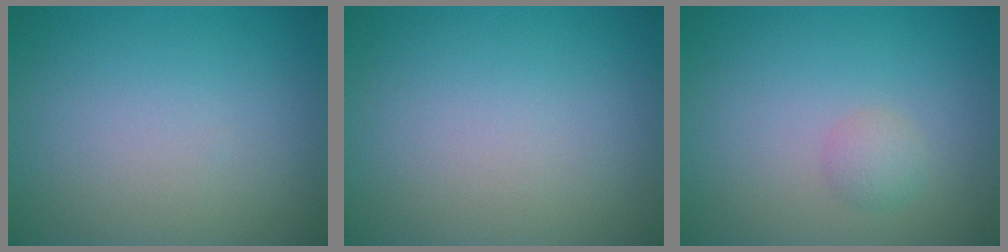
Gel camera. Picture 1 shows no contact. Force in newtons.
{"total": 0.0}
{"total": 1.4, "press": 1.4, "slide": 0.0}